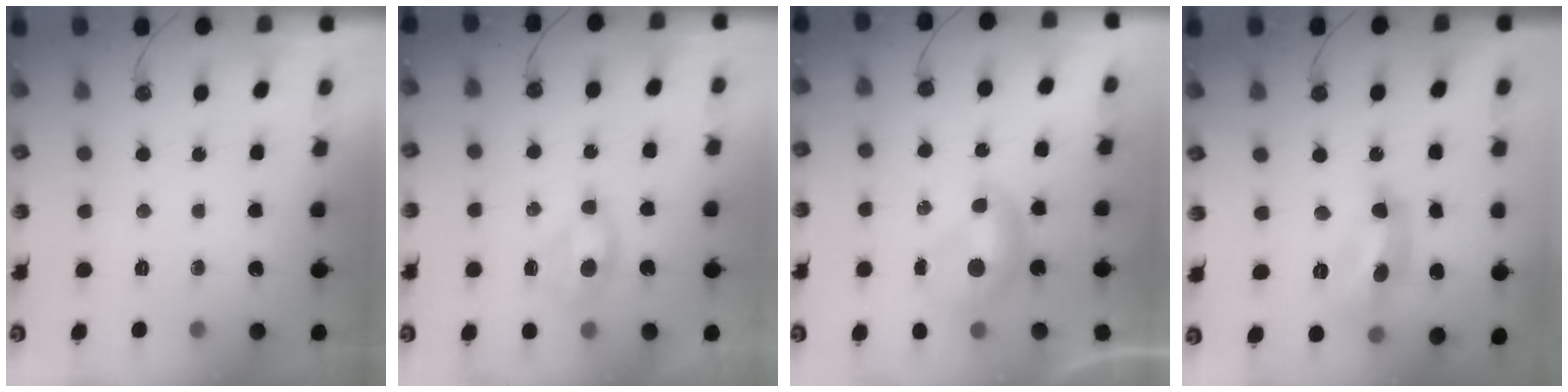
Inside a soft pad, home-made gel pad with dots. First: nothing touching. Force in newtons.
{"total": 1.2, "press": 1.1, "slide": 0.5}
{"total": 0.0}
{"total": 9.8, "press": 9.8, "slide": 0.3}